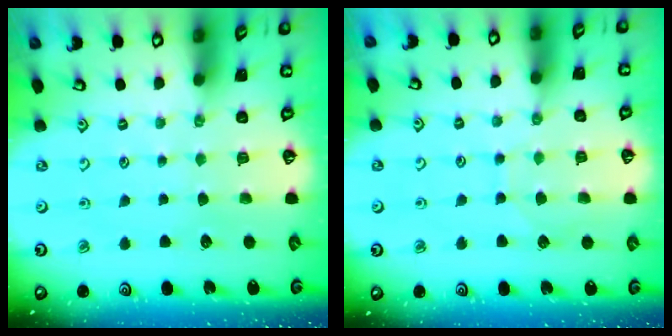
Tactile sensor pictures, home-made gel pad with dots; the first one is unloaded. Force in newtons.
{"total": 6.1, "press": 6.1, "slide": 0.6}